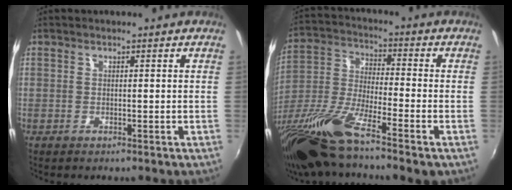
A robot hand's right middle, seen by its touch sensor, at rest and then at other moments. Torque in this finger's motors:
{"motor_torque": [1.02, -1.12, 0.33, 0.21]}